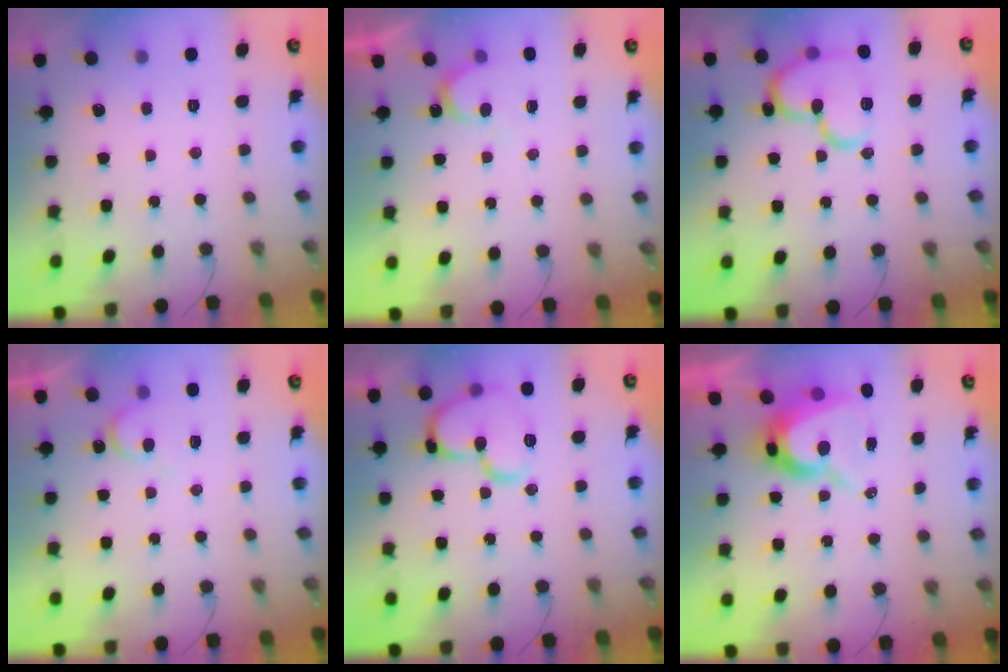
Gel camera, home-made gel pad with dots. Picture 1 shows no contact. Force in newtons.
{"total": 4.5, "press": 4.4, "slide": 0.4}
{"total": 17.2, "press": 17.1, "slide": 1.6}
{"total": 6.5, "press": 6.5, "slide": 0.3}
{"total": 14.8, "press": 14.7, "slide": 1.5}
{"total": 9.3, "press": 9.2, "slide": 0.7}